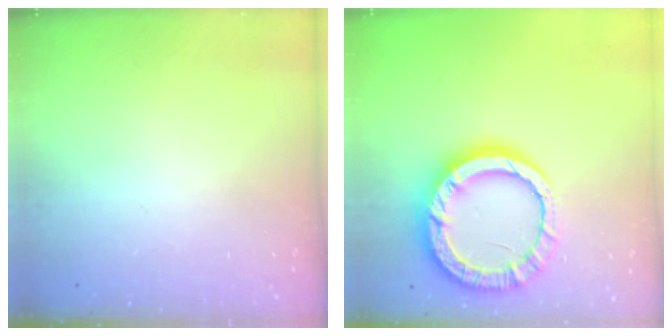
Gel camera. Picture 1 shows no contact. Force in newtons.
{"total": 17.2, "press": 17.1, "slide": 1.9}